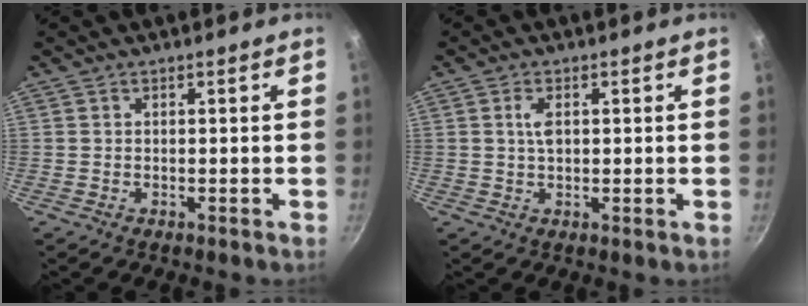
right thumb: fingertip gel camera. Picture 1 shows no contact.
{"total": 2.9, "force": [0.6, 1.5, 2.4], "torque": [-0.043, 0.003, 0.011]}